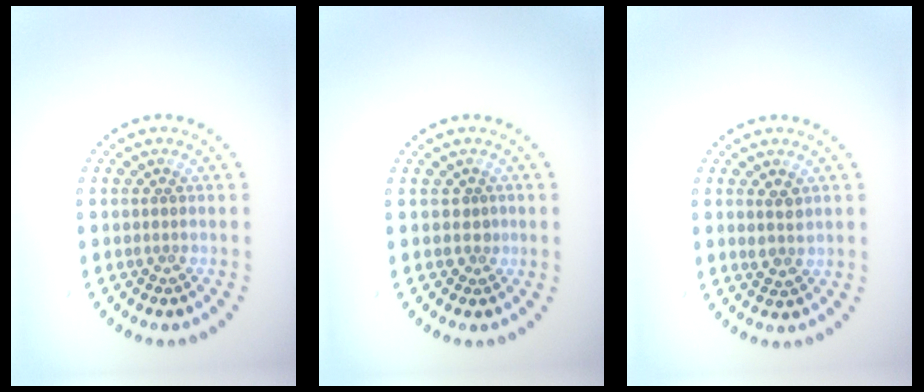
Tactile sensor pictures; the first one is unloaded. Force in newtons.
{"total": 0.9, "press": 0.6, "slide": 0.7}
{"total": 1.8, "press": 1.7, "slide": 0.6}